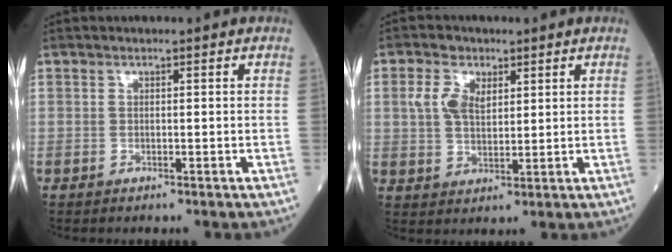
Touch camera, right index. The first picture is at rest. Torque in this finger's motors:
{"motor_torque": [0.80, 0.52, 0.25, 0.06]}